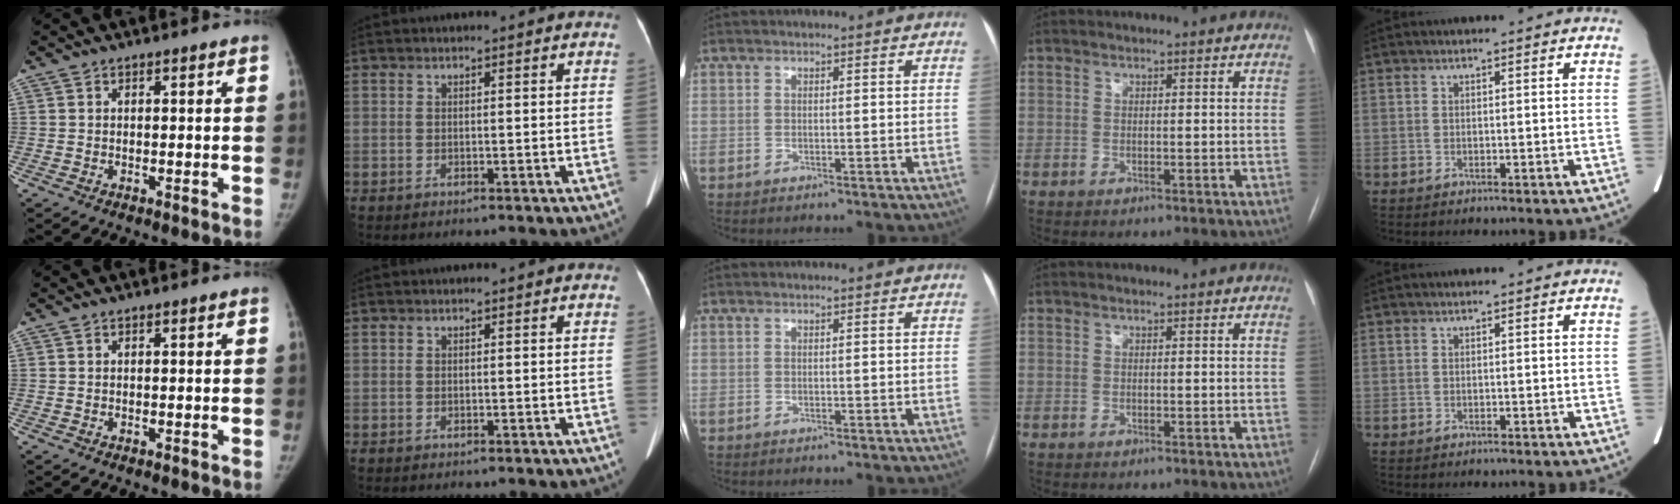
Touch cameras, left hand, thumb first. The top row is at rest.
{}